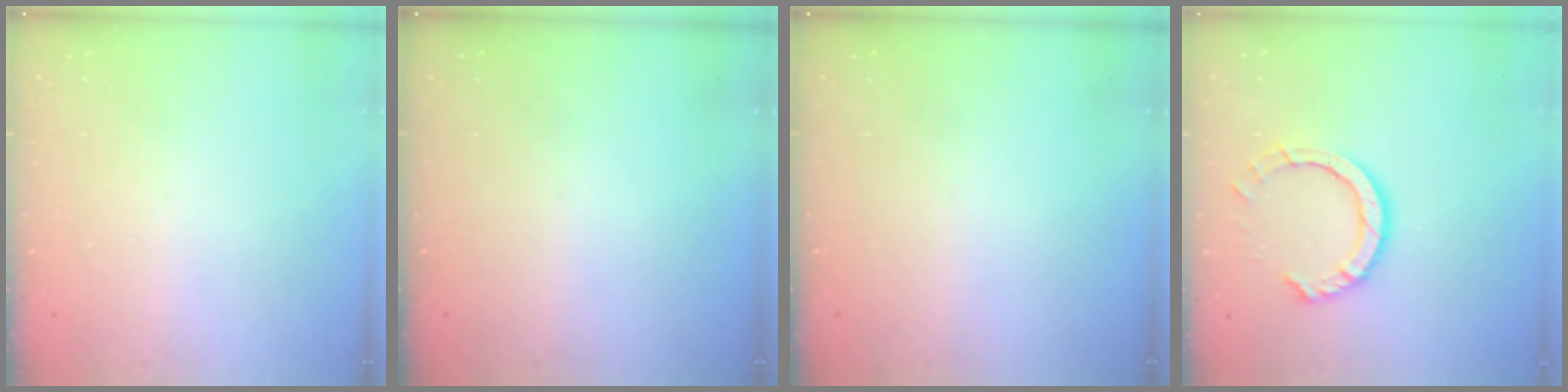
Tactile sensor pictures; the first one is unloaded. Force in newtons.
{"total": 0.0}
{"total": 0.0}
{"total": 8.9, "press": 8.8, "slide": 0.8}